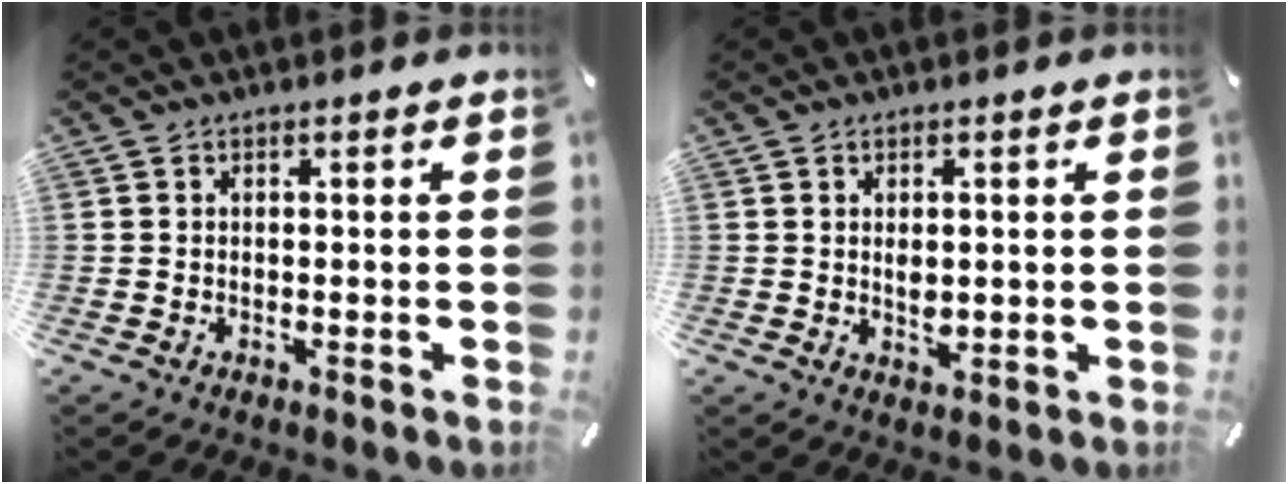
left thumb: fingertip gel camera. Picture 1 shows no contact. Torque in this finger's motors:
{"motor_torque": [0.37, 0.36, 0.19, -0.48, 0.00]}